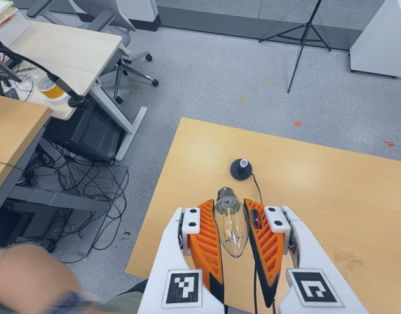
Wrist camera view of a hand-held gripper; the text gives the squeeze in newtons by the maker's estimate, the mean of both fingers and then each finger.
{"total": 20.2, "left": 22.6, "right": 17.8}